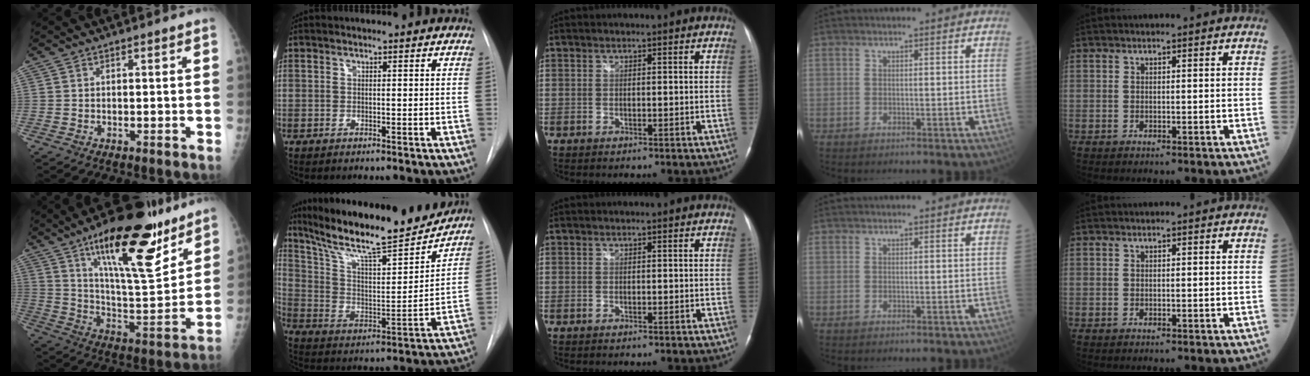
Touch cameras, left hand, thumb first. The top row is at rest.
{"thumb": {"total": 24.0, "force": [14.7, 7.3, 17.5], "torque": [-0.246, -0.072, 0.243]}, "index": {"total": 23.3, "force": [20.2, 2.6, 11.3], "torque": [-0.203, -0.021, 0.320]}}